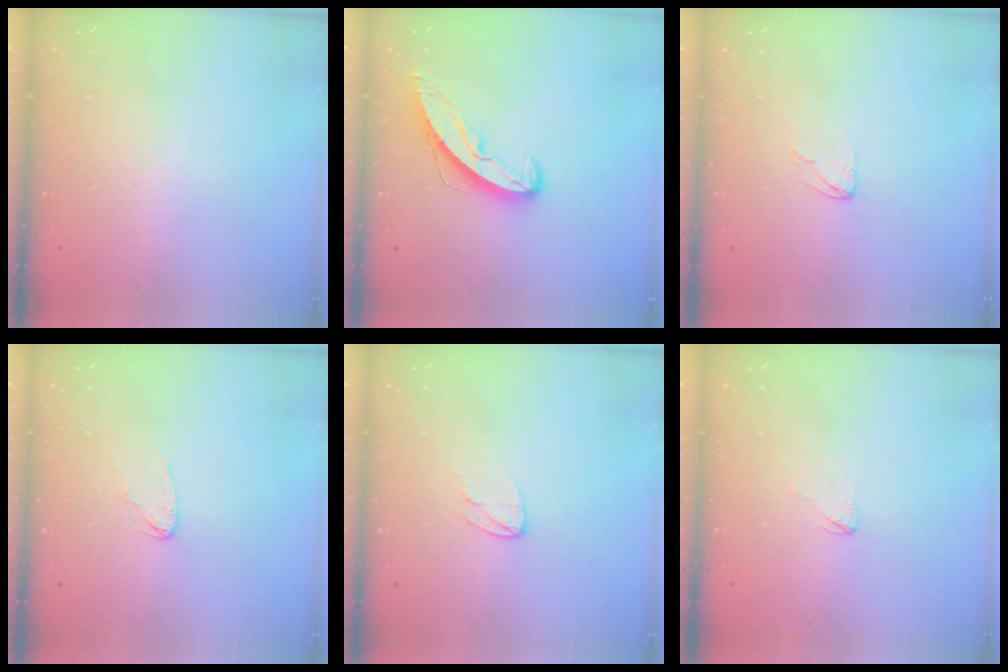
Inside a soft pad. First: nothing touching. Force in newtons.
{"total": 9.5, "press": 9.5, "slide": 0.9}
{"total": 3.7, "press": 3.7, "slide": 0.2}
{"total": 2.6, "press": 2.6, "slide": 0.2}
{"total": 4.9, "press": 4.9, "slide": 0.4}
{"total": 2.3, "press": 2.3, "slide": 0.2}